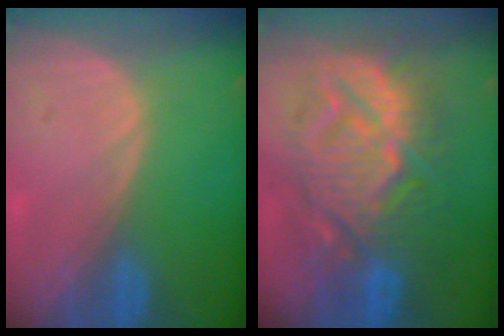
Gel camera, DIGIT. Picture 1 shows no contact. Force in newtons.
{"total": 13.4, "press": 13.3, "slide": 1.4}